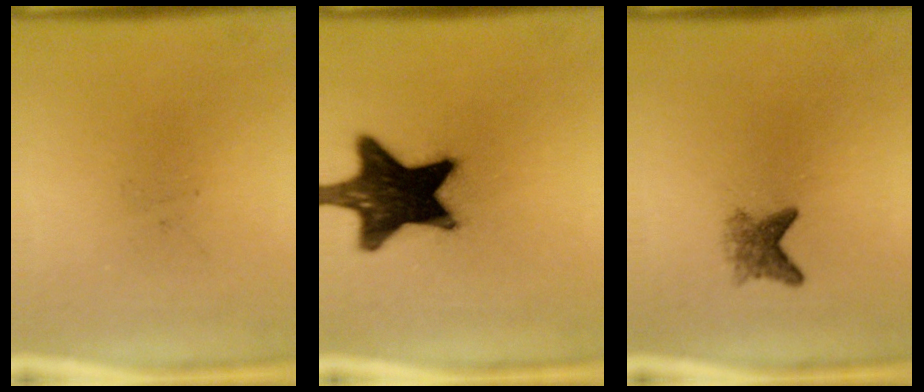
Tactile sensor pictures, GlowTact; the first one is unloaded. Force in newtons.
{"total": 18.9}
{"total": 2.9}